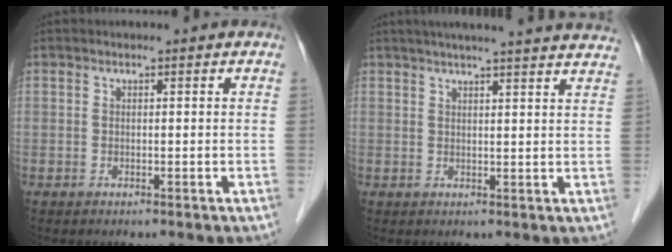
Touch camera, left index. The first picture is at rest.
{"total": 20.8, "force": [18.8, 0.7, 8.9], "torque": [-0.132, 0.013, 0.227]}